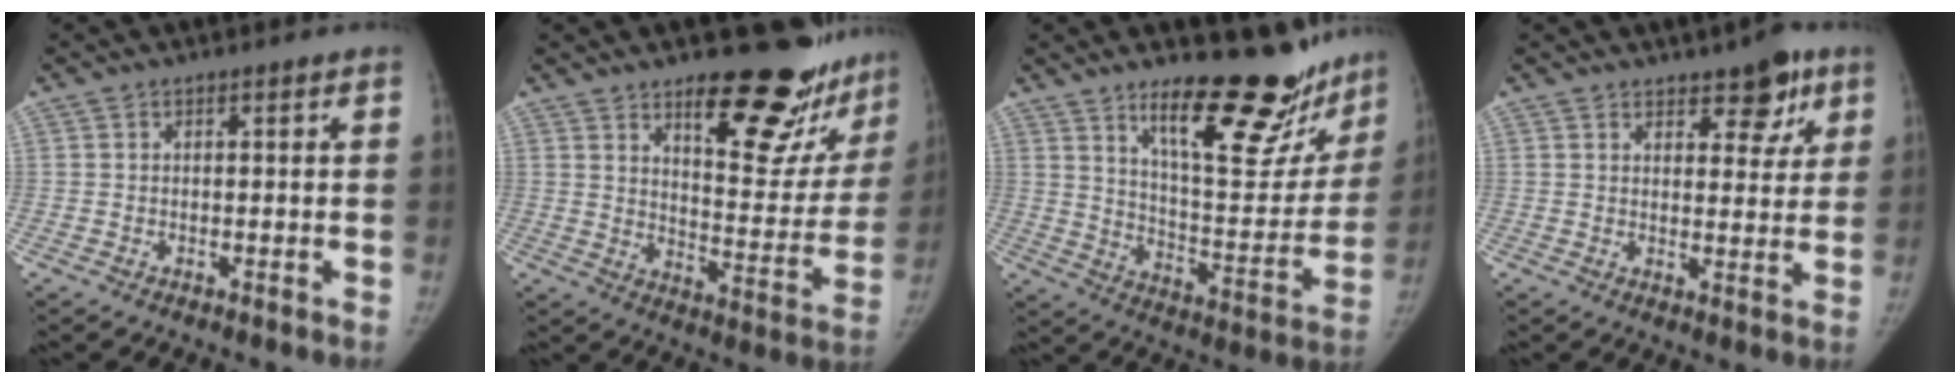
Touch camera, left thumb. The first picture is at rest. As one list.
[{"total": 21.1, "force": [15.4, 7.7, 12.1], "torque": [-0.108, -0.120, 0.209]}, {"total": 22.5, "force": [16.5, 7.5, 13.4], "torque": [-0.134, -0.114, 0.246]}, {"total": 7.0, "force": [4.3, 3.3, 4.5], "torque": [-0.027, -0.022, 0.055]}]